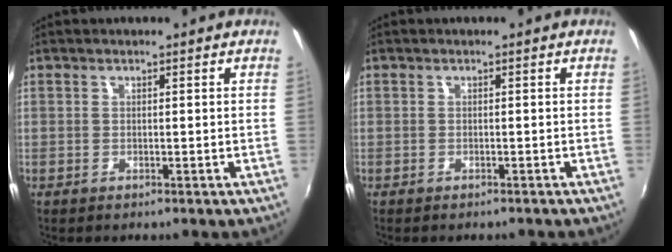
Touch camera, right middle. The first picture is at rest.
{"total": 0.9, "force": [-0.8, 0.2, 0.4], "torque": [-0.010, -0.006, -0.012]}